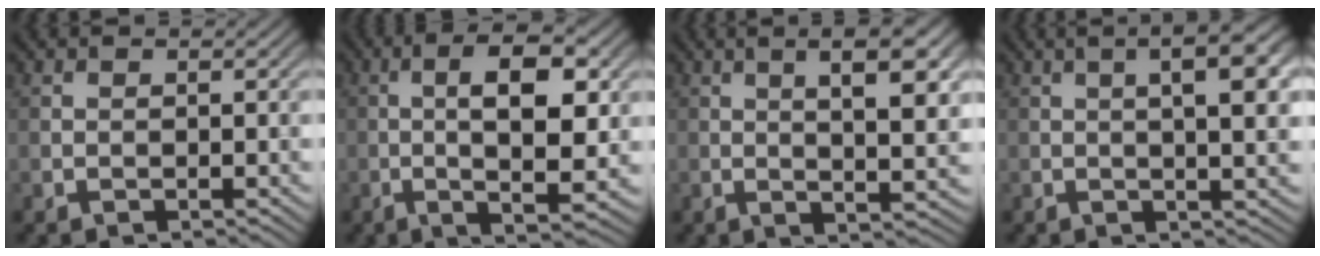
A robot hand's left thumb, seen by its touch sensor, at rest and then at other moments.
{"total": 9.5, "force": [0.3, 2.7, 9.0], "torque": [-0.153, 0.004, 0.004]}
{"total": 9.4, "force": [2.7, 2.5, 8.6], "torque": [-0.109, 0.013, 0.036]}
{"total": 7.3, "force": [1.5, 1.6, 7.0], "torque": [-0.098, 0.012, 0.019]}